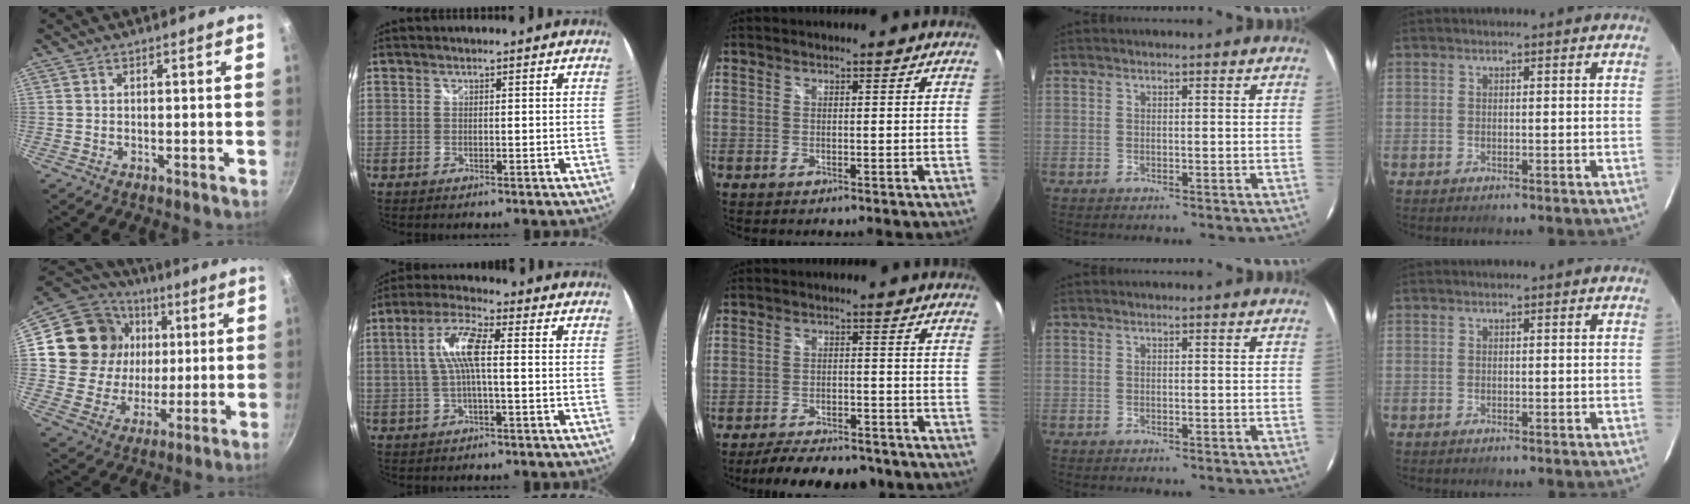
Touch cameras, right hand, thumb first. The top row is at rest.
{"thumb": {"total": 20.1, "force": [4.2, 17.6, 8.6], "torque": [-0.143, 0.010, 0.076]}, "index": {"total": 7.6, "force": [0.2, 1.5, 7.5], "torque": [-0.153, 0.011, 0.006]}, "middle": {"total": 13.4, "force": [-11.4, 3.8, 5.9], "torque": [-0.122, -0.015, -0.160]}}